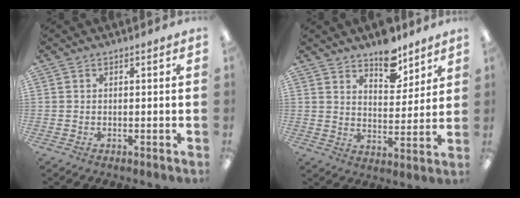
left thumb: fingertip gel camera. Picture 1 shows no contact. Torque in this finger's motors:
{"motor_torque": [0.45, 0.03, 0.70, -0.91, 0.01]}